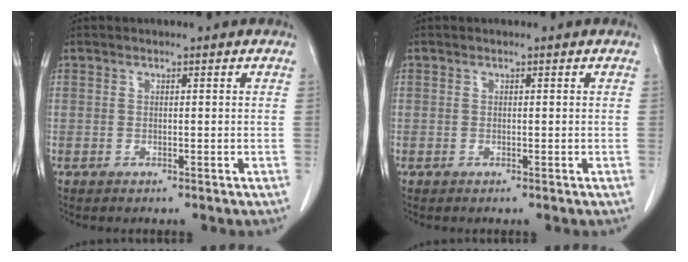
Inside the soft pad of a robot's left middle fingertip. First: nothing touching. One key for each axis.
{"total": 0.0}